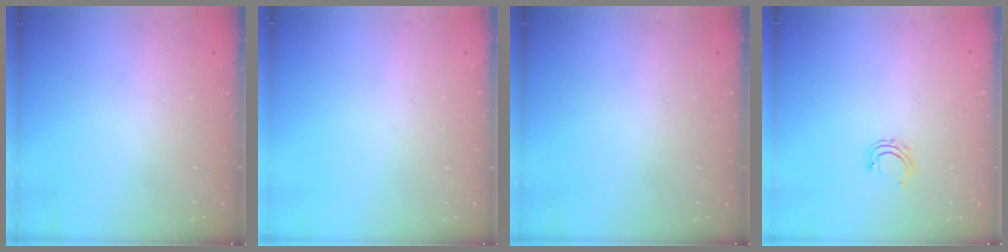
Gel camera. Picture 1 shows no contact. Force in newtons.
{"total": 0.0}
{"total": 0.0}
{"total": 5.3, "press": 5.2, "slide": 1.1}